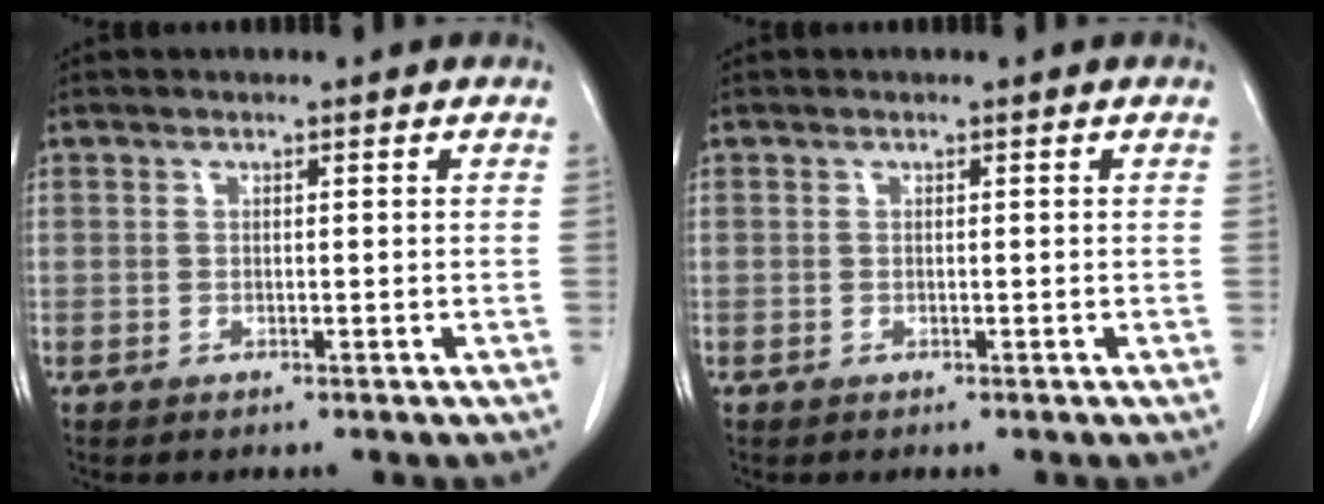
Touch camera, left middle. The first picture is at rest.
{"total": 0.0}